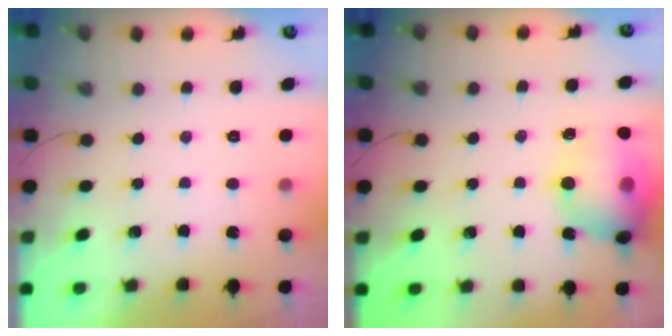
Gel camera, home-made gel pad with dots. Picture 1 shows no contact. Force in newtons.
{"total": 15.2, "press": 15.0, "slide": 2.7}